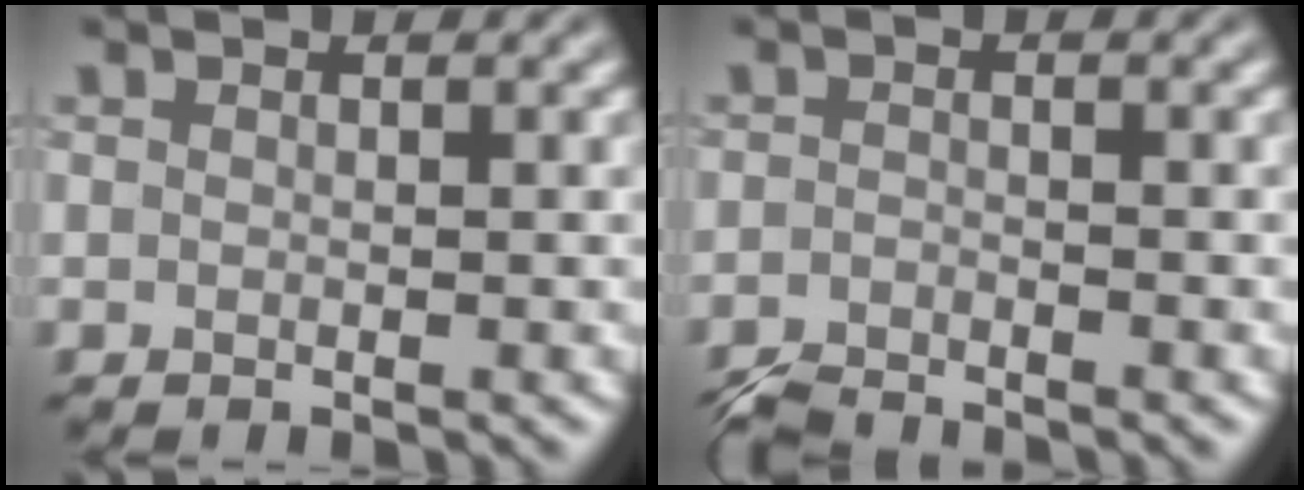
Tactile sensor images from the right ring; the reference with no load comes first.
{"total": 2.7, "force": [-2.7, 0.0, 0.5], "torque": [-0.012, -0.006, -0.059]}